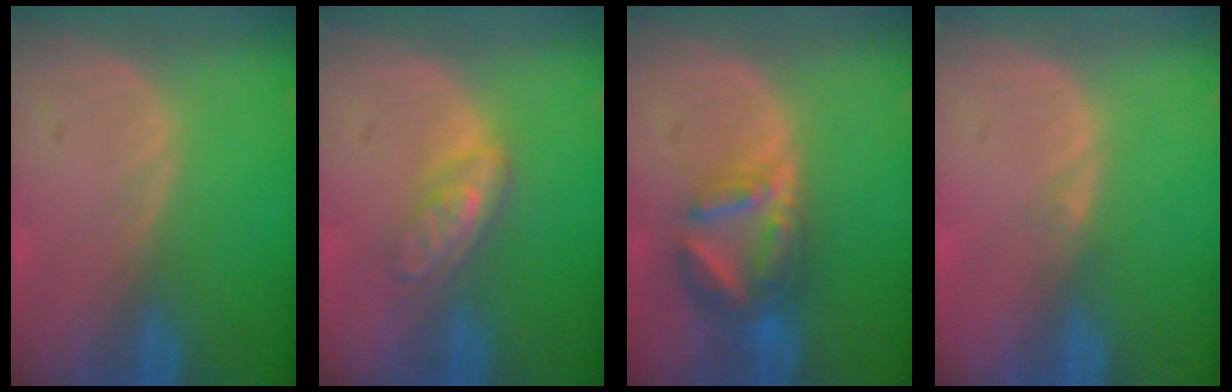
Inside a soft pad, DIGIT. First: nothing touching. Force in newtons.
{"total": 4.8, "press": 4.3, "slide": 2.1}
{"total": 7.2, "press": 6.2, "slide": 3.5}
{"total": 0.6, "press": 0.5, "slide": 0.4}